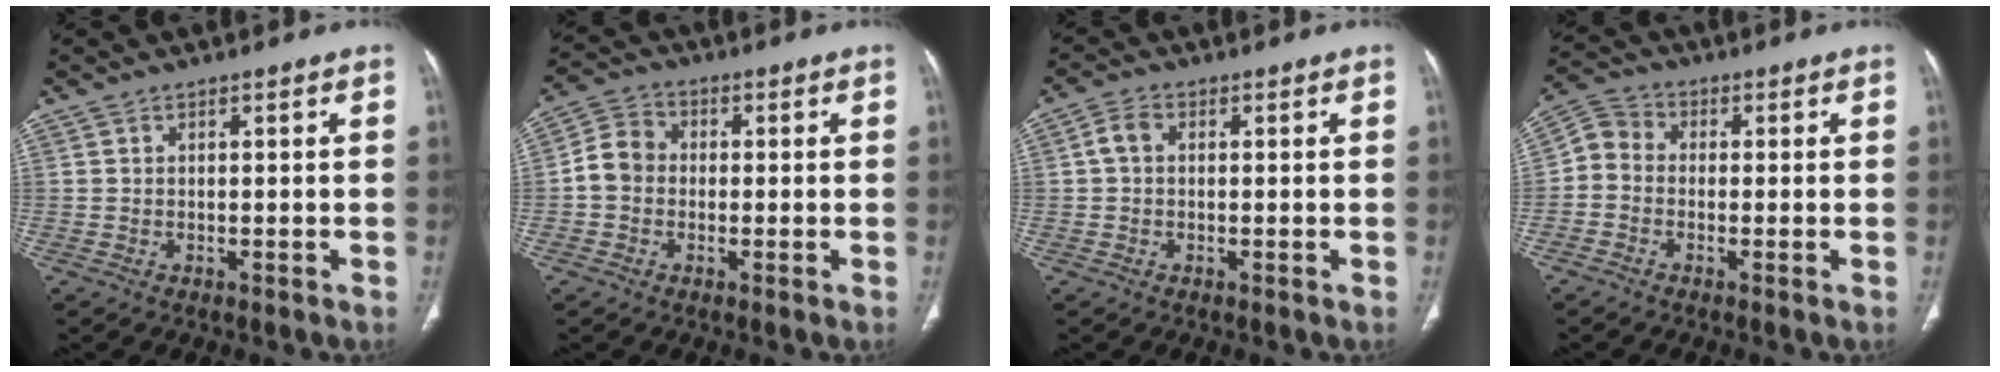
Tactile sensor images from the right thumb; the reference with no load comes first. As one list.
[{"total": 6.0, "force": [-0.6, 5.2, 3.1], "torque": [-0.043, 0.018, -0.025]}, {"total": 2.8, "force": [0.2, 2.0, 2.0], "torque": [-0.039, 0.010, 0.001]}, {"total": 4.9, "force": [-0.8, 4.0, 2.6], "torque": [-0.042, 0.018, -0.036]}]